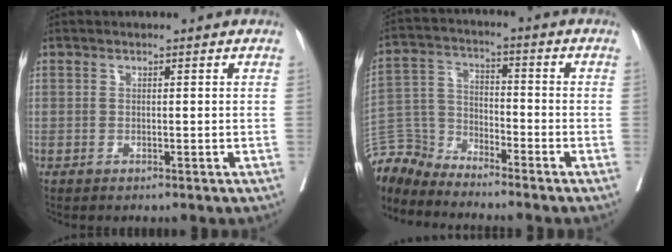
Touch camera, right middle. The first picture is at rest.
{"total": 7.2, "force": [-7.1, 0.7, -0.9], "torque": [0.009, 0.013, -0.145]}